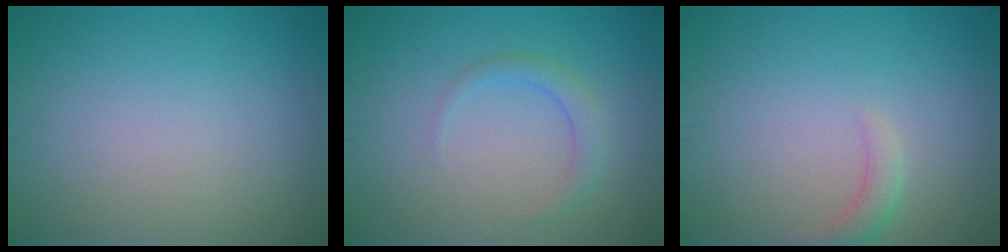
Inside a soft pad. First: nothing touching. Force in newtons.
{"total": 1.7, "press": 1.7, "slide": 0.1}
{"total": 1.6, "press": 1.6, "slide": 0.3}